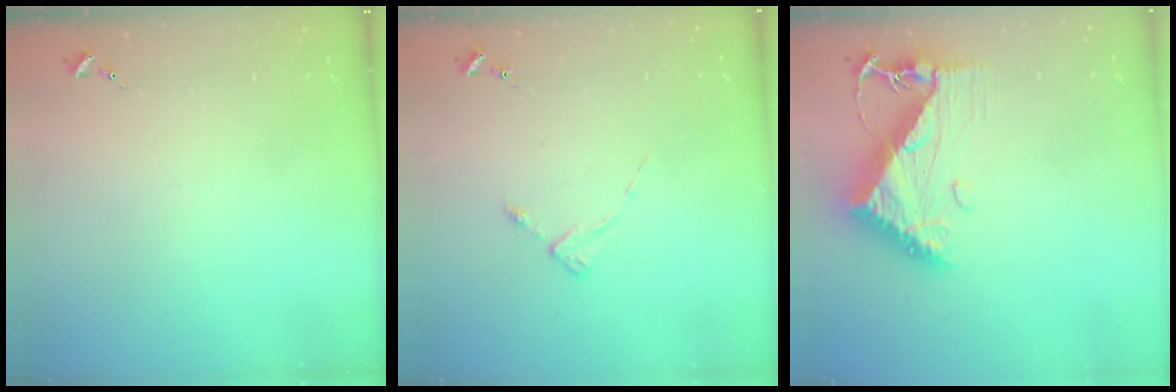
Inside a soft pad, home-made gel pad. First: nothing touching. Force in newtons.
{"total": 2.9, "press": 2.8, "slide": 0.4}
{"total": 10.2, "press": 10.2, "slide": 1.0}